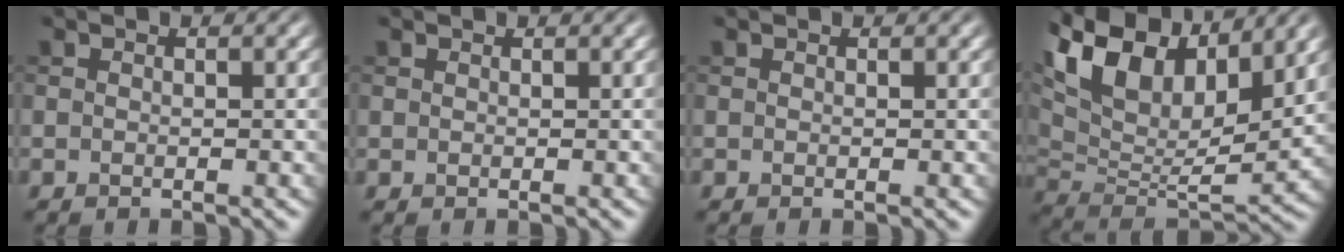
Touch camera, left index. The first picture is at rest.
{"total": 0.7, "force": [0.5, 0.5, -0.1], "torque": [0.004, 0.000, 0.009]}
{"total": 0.0}
{"total": 14.4, "force": [8.0, 6.8, 9.9], "torque": [-0.211, 0.043, 0.142]}